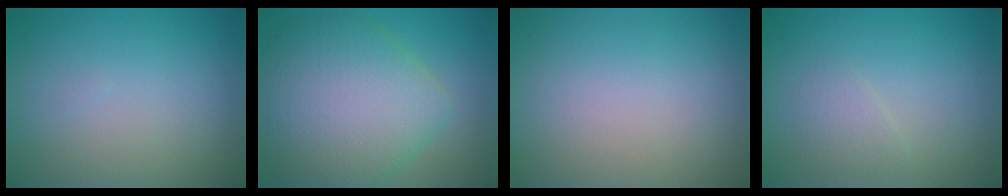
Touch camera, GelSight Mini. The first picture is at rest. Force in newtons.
{"total": 9.3, "press": 9.3, "slide": 0.3}
{"total": 0.0}
{"total": 1.3, "press": 1.3, "slide": 0.0}